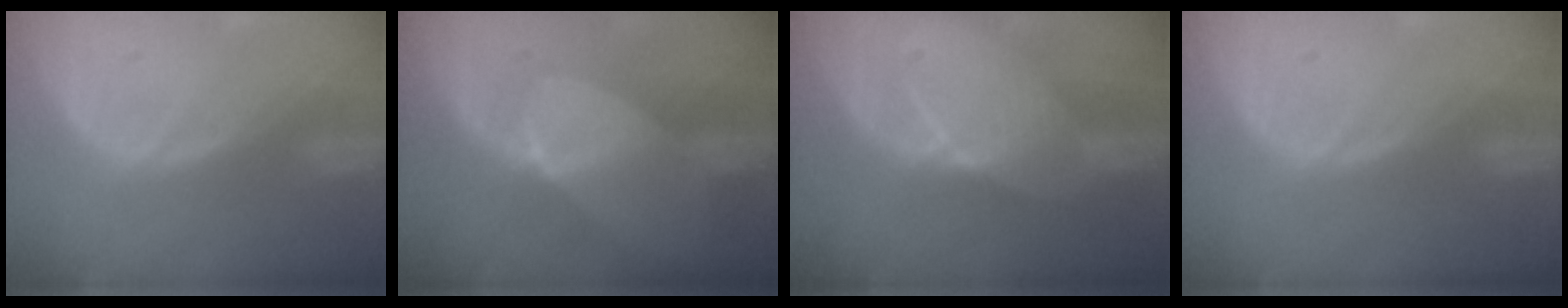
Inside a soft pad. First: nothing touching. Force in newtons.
{"total": 7.7, "press": 6.9, "slide": 3.4}
{"total": 6.6, "press": 6.2, "slide": 2.5}
{"total": 0.0}